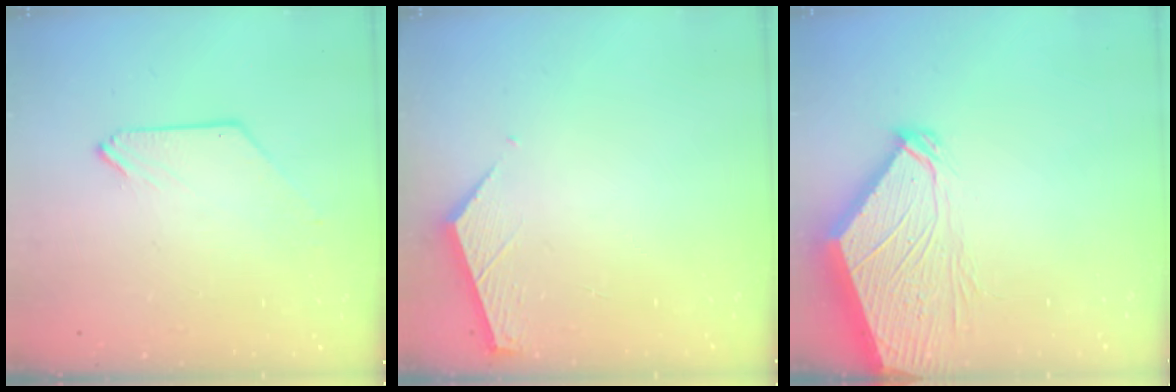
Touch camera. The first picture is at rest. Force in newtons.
{"total": 2.8, "press": 2.8, "slide": 0.3}
{"total": 6.7, "press": 6.6, "slide": 0.9}